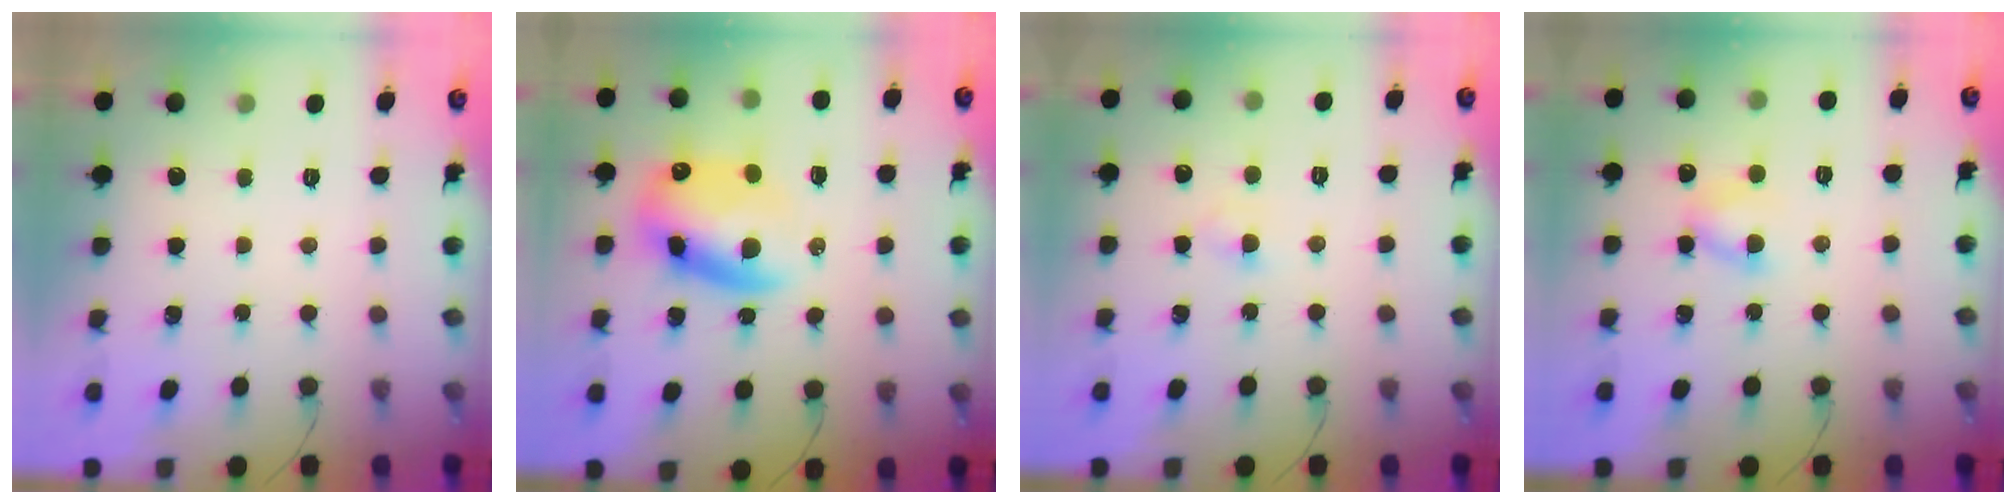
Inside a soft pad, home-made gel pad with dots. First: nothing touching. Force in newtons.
{"total": 11.3, "press": 11.1, "slide": 2.5}
{"total": 2.7, "press": 2.5, "slide": 1.1}
{"total": 4.9, "press": 4.9, "slide": 0.8}